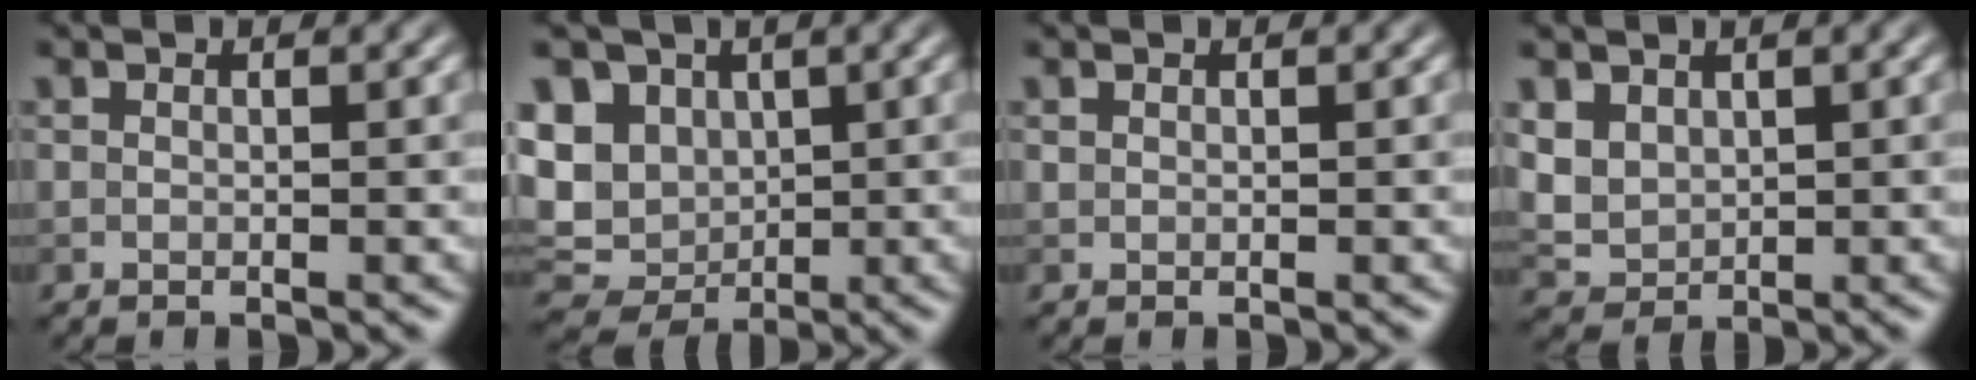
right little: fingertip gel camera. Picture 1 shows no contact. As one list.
[{"total": 9.6, "force": [2.1, 8.0, 4.9], "torque": [-0.100, 0.021, 0.012]}, {"total": 0.0}, {"total": 3.1, "force": [1.5, 2.4, 1.4], "torque": [-0.041, -0.009, 0.041]}]